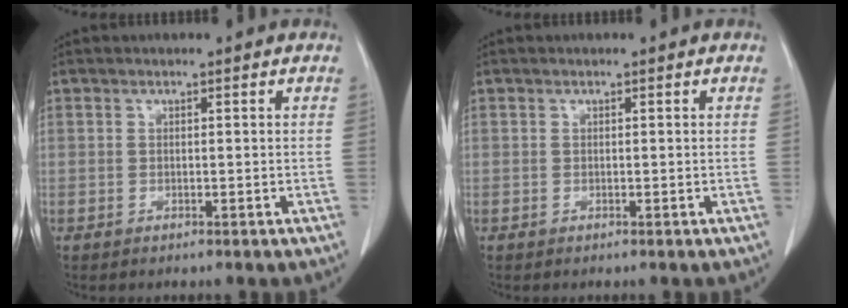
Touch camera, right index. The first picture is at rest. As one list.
[{"total": 0.0}]